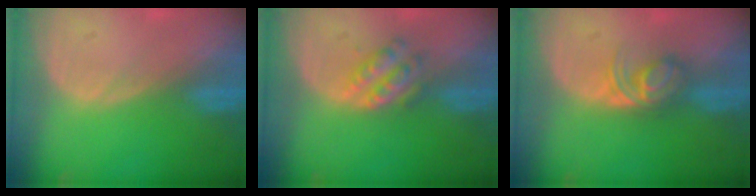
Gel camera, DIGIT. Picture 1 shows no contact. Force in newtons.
{"total": 4.6, "press": 4.5, "slide": 1.0}
{"total": 5.7, "press": 4.7, "slide": 3.3}